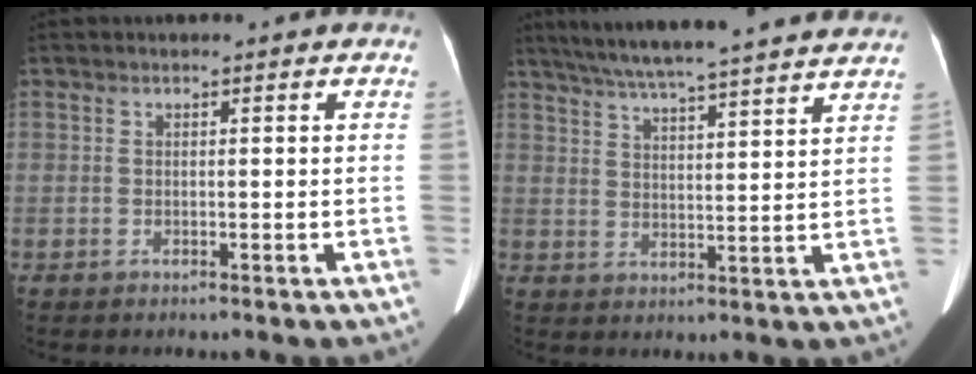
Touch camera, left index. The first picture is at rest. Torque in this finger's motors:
{"motor_torque": [0.70, -0.92, 0.33, 0.14]}